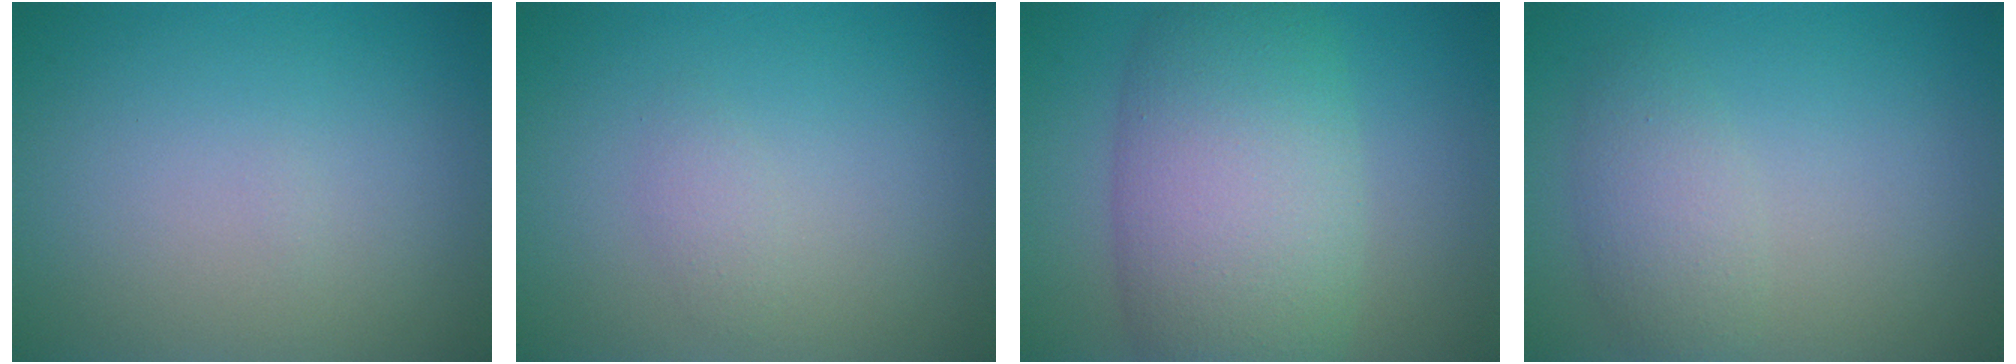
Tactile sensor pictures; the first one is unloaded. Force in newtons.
{"total": 0.9, "press": 0.9, "slide": 0.1}
{"total": 10.0, "press": 10.0, "slide": 0.3}
{"total": 2.6, "press": 2.6, "slide": 0.1}